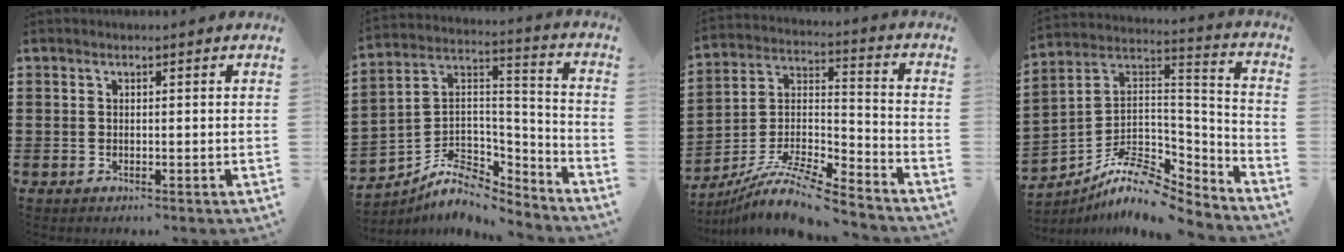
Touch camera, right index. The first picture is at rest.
{"total": 8.0, "force": [-5.8, 4.5, 3.1], "torque": [-0.073, 0.005, -0.110]}
{"total": 10.9, "force": [-9.5, 1.4, 5.2], "torque": [-0.104, 0.013, -0.190]}
{"total": 9.6, "force": [-7.8, 3.5, 4.4], "torque": [-0.090, 0.002, -0.152]}